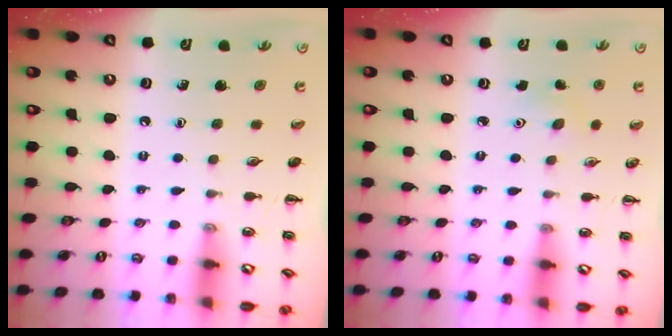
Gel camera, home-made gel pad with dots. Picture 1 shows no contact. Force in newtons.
{"total": 3.5, "press": 3.4, "slide": 1.0}